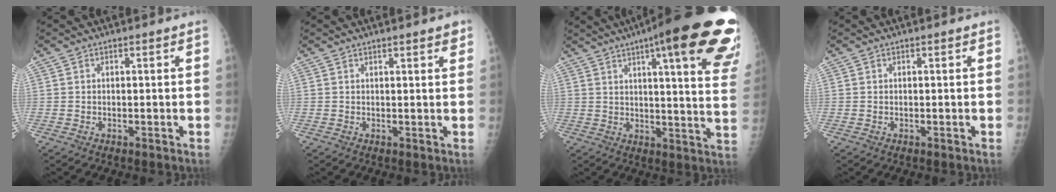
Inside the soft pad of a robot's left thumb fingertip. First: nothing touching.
{"total": 2.2, "force": [1.6, 0.3, 1.6], "torque": [-0.018, -0.006, 0.019]}
{"total": 27.2, "force": [15.8, 4.9, 21.6], "torque": [-0.223, -0.035, 0.195]}
{"total": 0.0}